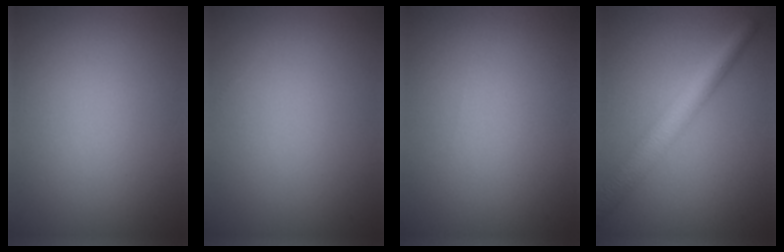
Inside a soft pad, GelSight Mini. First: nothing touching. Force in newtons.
{"total": 0.0}
{"total": 0.0}
{"total": 4.9, "press": 4.9, "slide": 0.3}